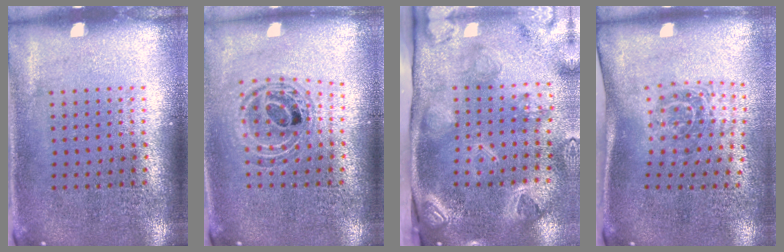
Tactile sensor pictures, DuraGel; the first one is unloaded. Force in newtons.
{"total": 0.8, "press": 0.8, "slide": 0.1}
{"total": 4.2, "press": 3.1, "slide": 2.8}
{"total": 1.7, "press": 1.1, "slide": 1.3}